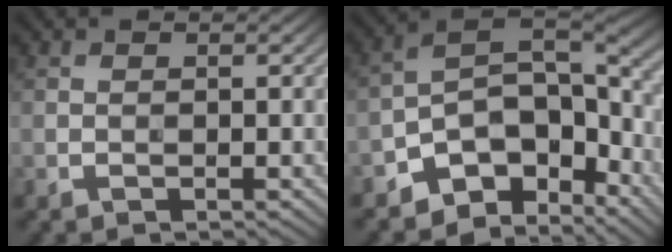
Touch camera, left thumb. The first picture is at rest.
{"total": 9.5, "force": [-5.6, 5.4, 5.5], "torque": [-0.084, -0.010, -0.114]}